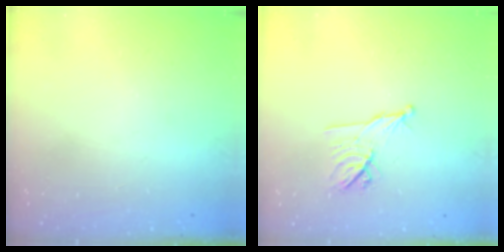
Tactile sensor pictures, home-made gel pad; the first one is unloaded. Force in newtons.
{"total": 10.0, "press": 9.9, "slide": 0.9}